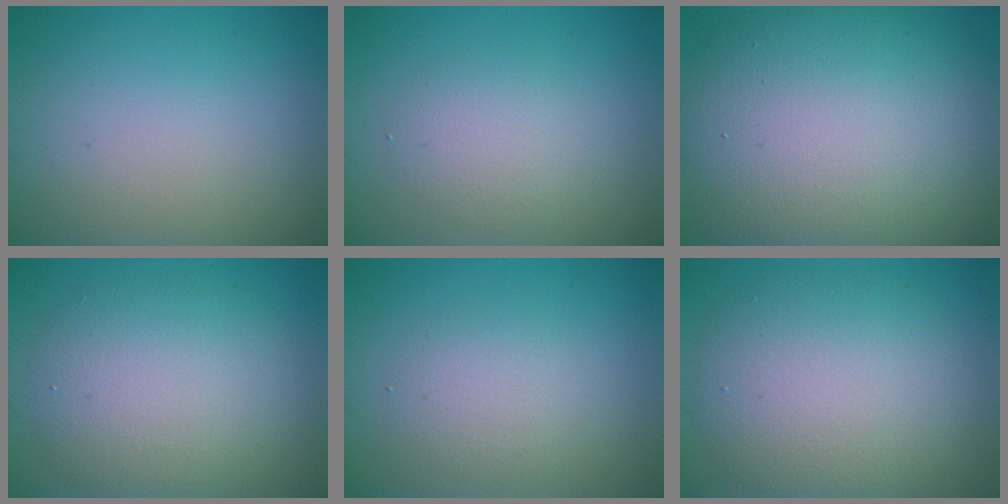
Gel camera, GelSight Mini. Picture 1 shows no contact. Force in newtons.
{"total": 2.4, "press": 2.4, "slide": 0.1}
{"total": 14.6, "press": 14.5, "slide": 1.1}
{"total": 6.3, "press": 6.2, "slide": 0.8}
{"total": 2.4, "press": 2.4, "slide": 0.0}
{"total": 7.3, "press": 7.3, "slide": 0.6}